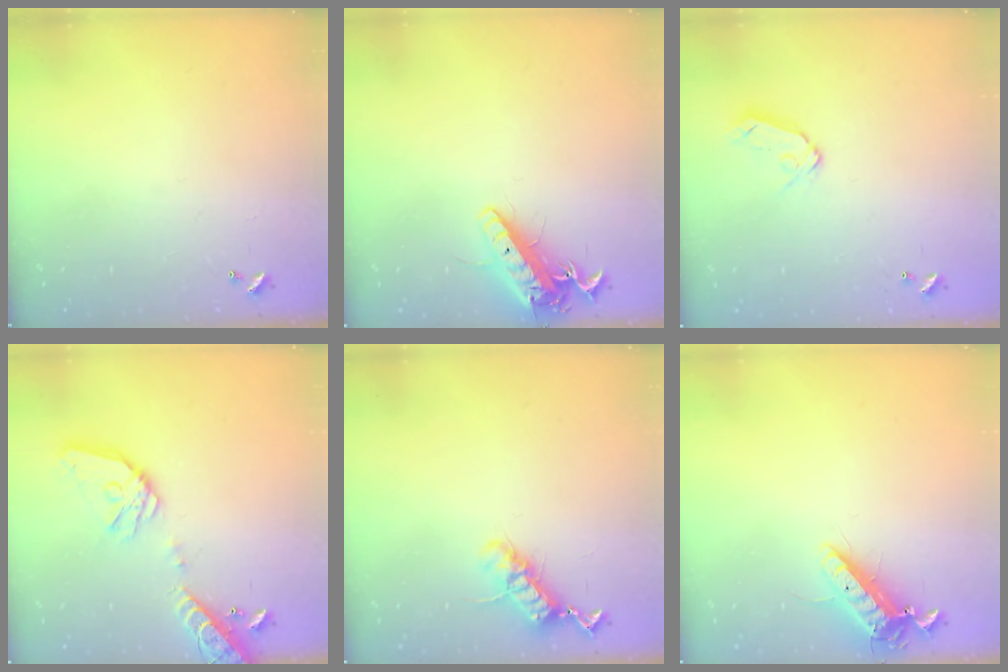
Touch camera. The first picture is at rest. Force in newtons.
{"total": 14.7, "press": 14.4, "slide": 2.8}
{"total": 7.1, "press": 7.1, "slide": 0.8}
{"total": 17.0, "press": 16.8, "slide": 2.6}
{"total": 11.8, "press": 11.7, "slide": 1.4}
{"total": 13.1, "press": 12.9, "slide": 2.5}